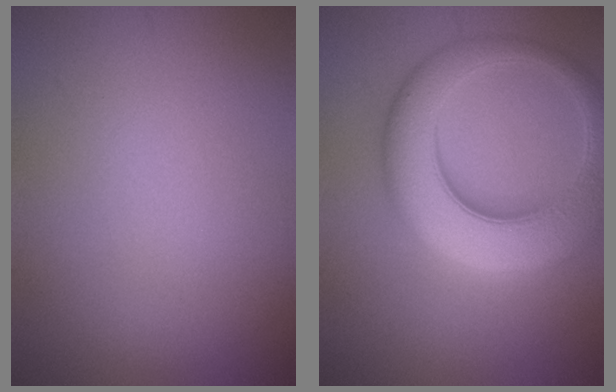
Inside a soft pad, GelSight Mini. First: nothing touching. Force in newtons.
{"total": 9.5, "press": 9.5, "slide": 0.3}